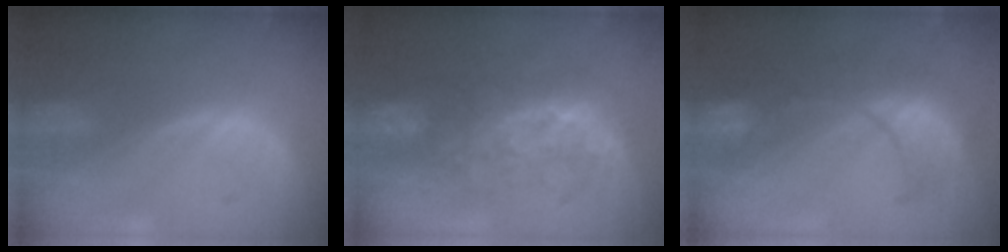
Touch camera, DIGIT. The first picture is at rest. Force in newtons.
{"total": 7.7, "press": 7.5, "slide": 1.4}
{"total": 8.4, "press": 8.3, "slide": 0.7}